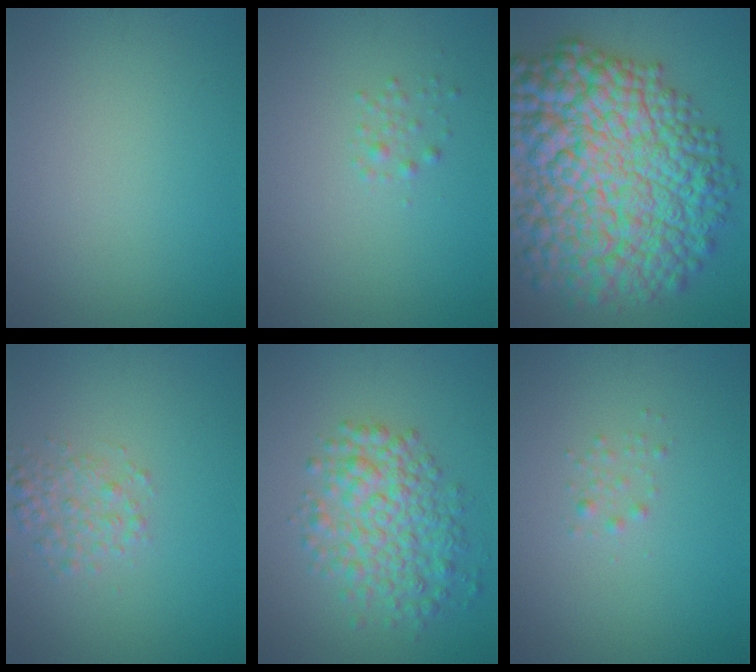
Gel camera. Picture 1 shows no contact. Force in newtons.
{"total": 0.9, "press": 0.9, "slide": 0.1}
{"total": 17.3, "press": 17.2, "slide": 0.4}
{"total": 2.4, "press": 2.4, "slide": 0.1}
{"total": 5.4, "press": 5.4, "slide": 0.1}
{"total": 0.8, "press": 0.8, "slide": 0.1}